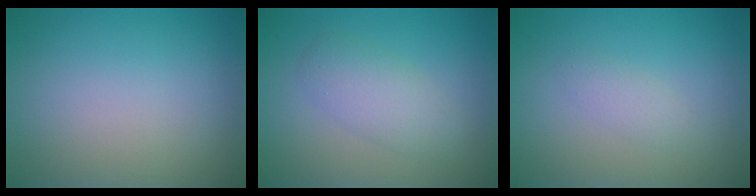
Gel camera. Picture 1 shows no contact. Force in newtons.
{"total": 2.9, "press": 2.9, "slide": 0.0}
{"total": 1.2, "press": 1.2, "slide": 0.0}